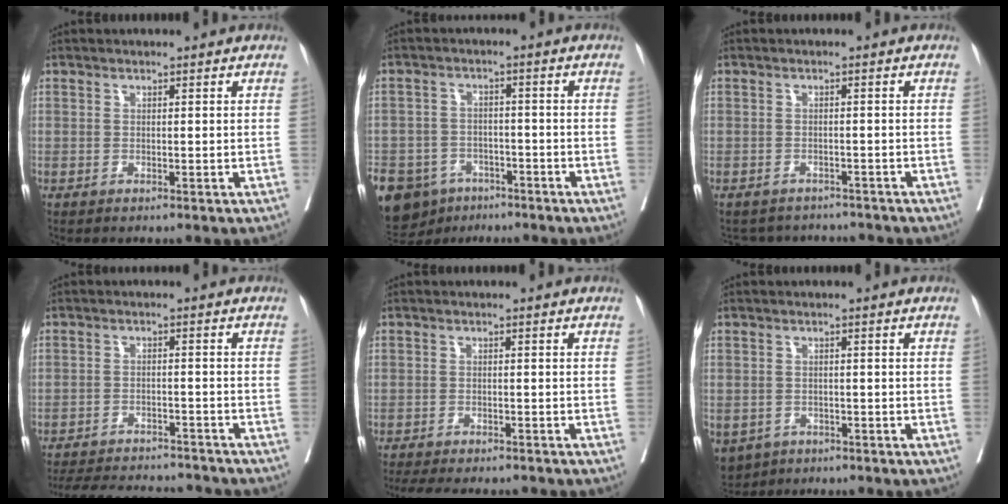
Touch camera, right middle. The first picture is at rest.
{"total": 17.0, "force": [-9.9, 12.2, 6.4], "torque": [-0.186, 0.000, -0.140]}
{"total": 5.7, "force": [-5.4, 1.8, -0.2], "torque": [0.010, 0.012, -0.066]}
{"total": 14.8, "force": [-13.7, 3.6, 4.3], "torque": [-0.088, 0.001, -0.186]}
{"total": 9.8, "force": [-8.6, 2.7, 3.8], "torque": [-0.054, -0.010, -0.116]}
{"total": 7.2, "force": [-4.1, 5.5, 2.3], "torque": [-0.061, -0.003, -0.058]}